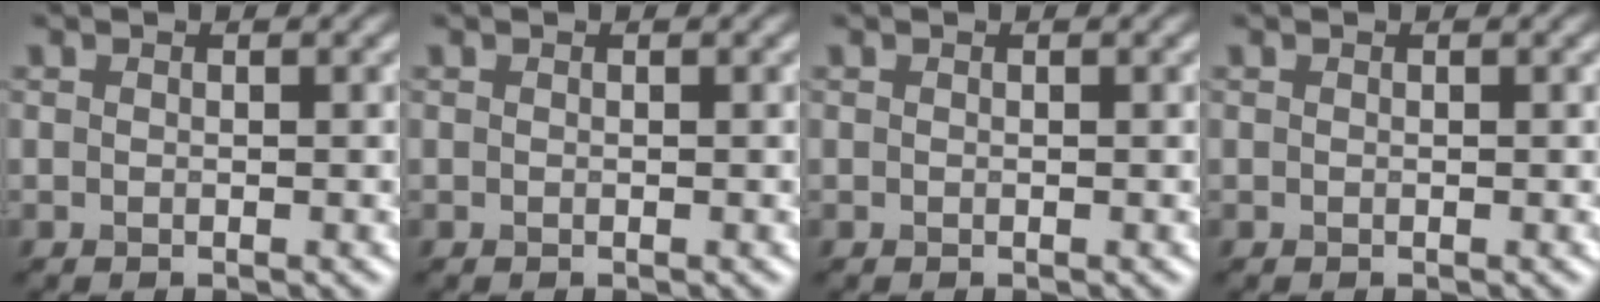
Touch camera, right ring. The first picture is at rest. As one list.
[{"total": 0.0}, {"total": 0.0}, {"total": 0.0}]